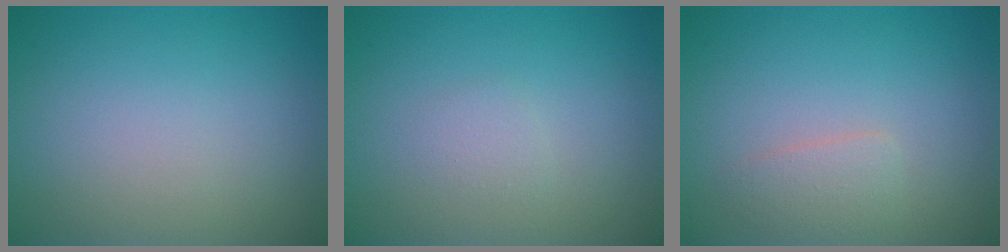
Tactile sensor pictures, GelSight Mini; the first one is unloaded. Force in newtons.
{"total": 0.9, "press": 0.9, "slide": 0.0}
{"total": 1.6, "press": 1.6, "slide": 0.0}